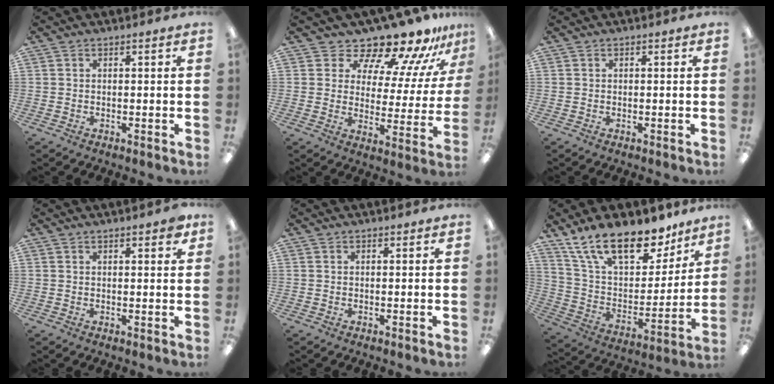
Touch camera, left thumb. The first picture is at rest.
{"total": 14.1, "force": [12.9, 4.1, 4.1], "torque": [-0.076, -0.117, 0.221]}
{"total": 0.0}
{"total": 2.4, "force": [1.8, 0.6, 1.5], "torque": [-0.016, -0.003, 0.027]}
{"total": 0.0}
{"total": 21.1, "force": [15.2, 9.2, 11.3], "torque": [-0.202, -0.090, 0.272]}